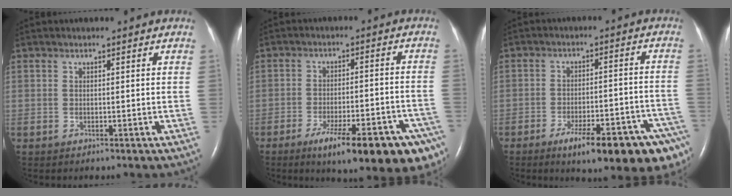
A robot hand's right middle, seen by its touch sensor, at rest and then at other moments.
{"total": 18.2, "force": [-11.6, 4.0, 13.4], "torque": [-0.116, 0.007, -0.160]}
{"total": 16.7, "force": [-10.8, 3.3, 12.3], "torque": [-0.096, 0.018, -0.147]}